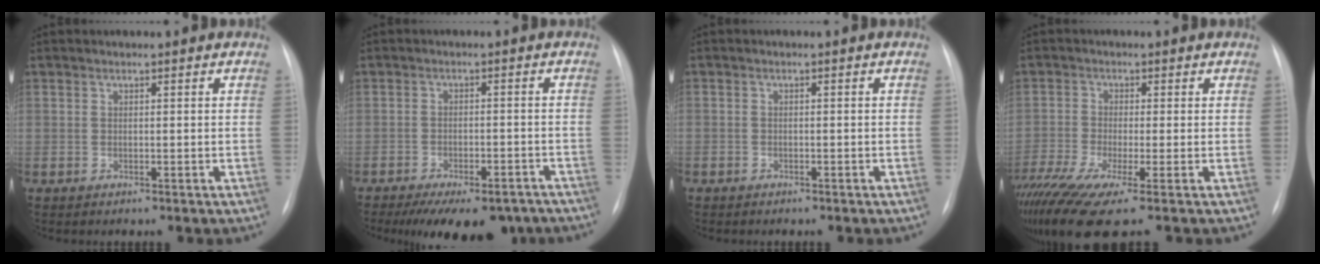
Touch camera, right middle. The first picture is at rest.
{"total": 15.0, "force": [-11.5, 6.3, 7.3], "torque": [-0.112, -0.006, -0.147]}
{"total": 1.0, "force": [-0.7, 0.7, 0.1], "torque": [-0.007, 0.003, -0.010]}
{"total": 10.2, "force": [-7.0, 0.6, 7.4], "torque": [-0.137, -0.029, -0.126]}